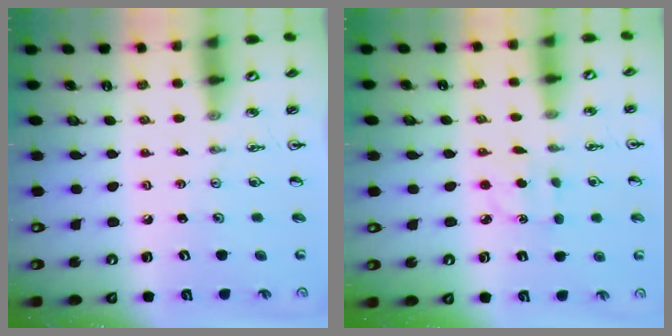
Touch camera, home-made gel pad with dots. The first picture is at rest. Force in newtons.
{"total": 2.8, "press": 2.7, "slide": 0.7}